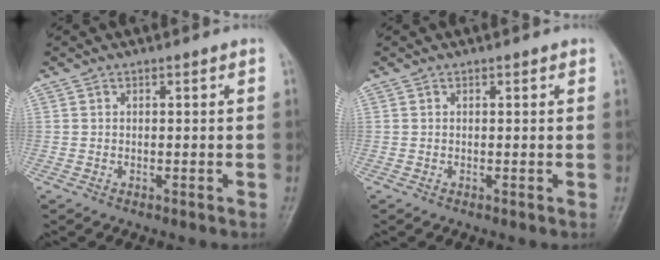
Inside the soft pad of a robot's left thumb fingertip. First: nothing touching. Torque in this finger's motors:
{"motor_torque": [-0.15, -0.07, -0.22, -0.19, 0.01]}